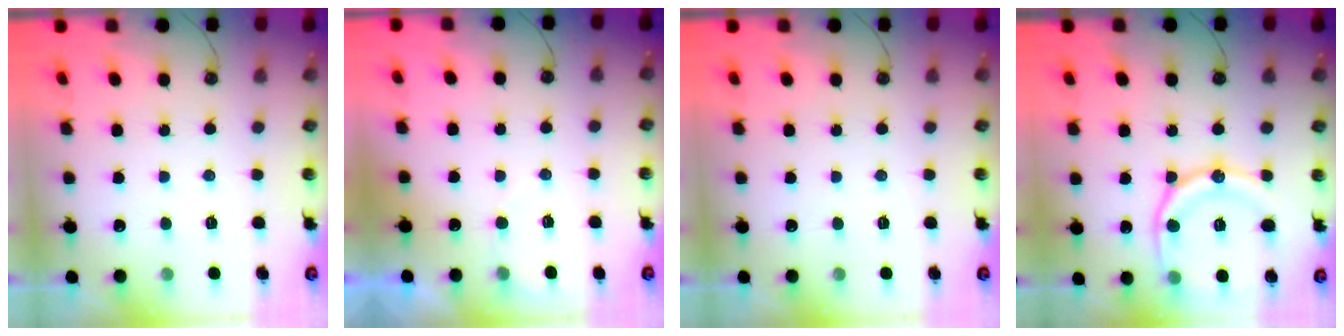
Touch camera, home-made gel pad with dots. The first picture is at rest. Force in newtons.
{"total": 3.0, "press": 3.0, "slide": 0.3}
{"total": 0.0}
{"total": 17.2, "press": 17.1, "slide": 1.8}